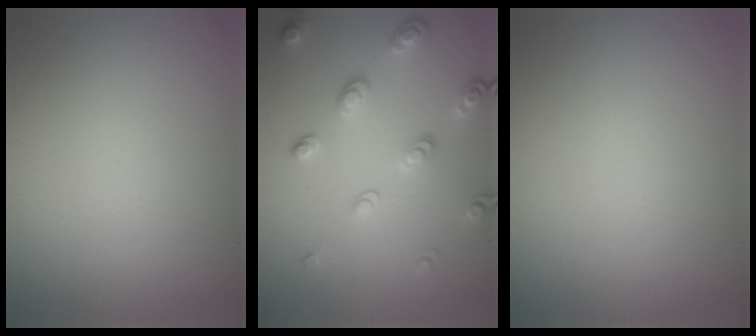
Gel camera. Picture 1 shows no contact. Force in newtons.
{"total": 3.4, "press": 2.7, "slide": 2.2}
{"total": 0.0}